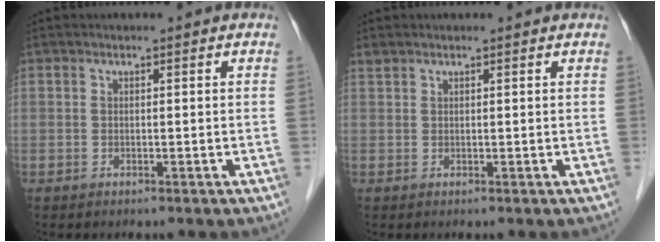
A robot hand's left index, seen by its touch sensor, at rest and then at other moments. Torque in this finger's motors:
{"motor_torque": [0.45, 0.14, 0.03, 0.00]}